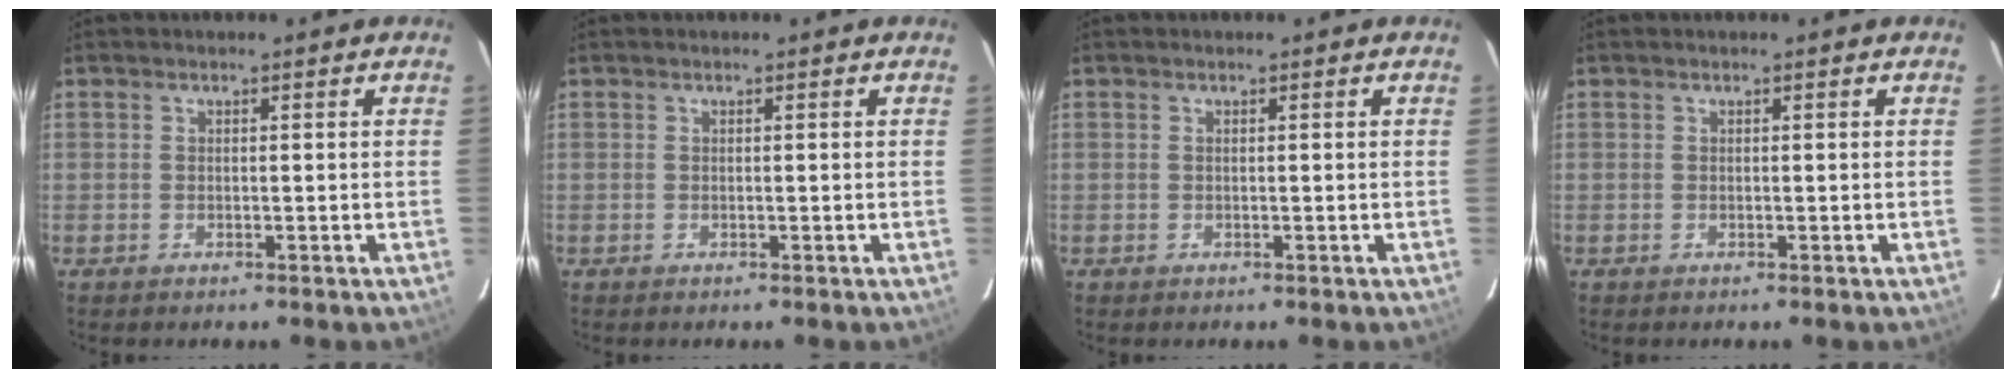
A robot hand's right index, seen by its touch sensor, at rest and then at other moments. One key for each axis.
{"total": 0.0}
{"total": 0.0}
{"total": 0.0}